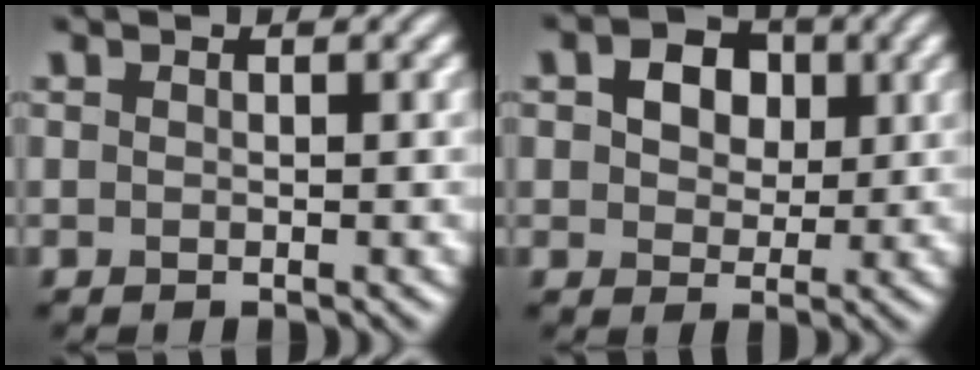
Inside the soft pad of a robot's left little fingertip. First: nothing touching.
{"total": 4.9, "force": [1.5, 3.6, 3.0], "torque": [-0.053, 0.009, 0.005]}